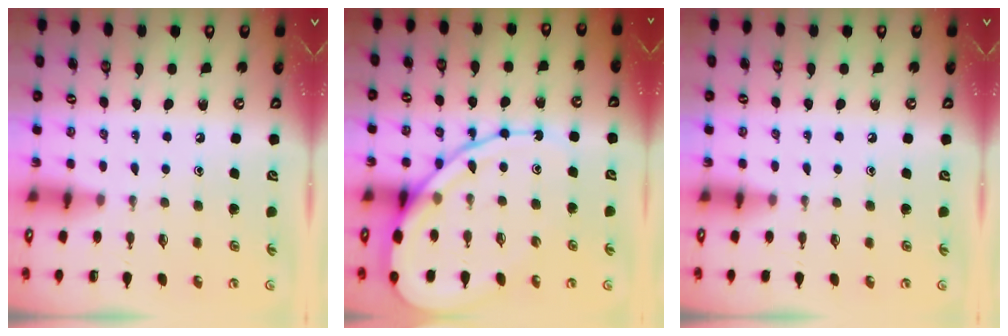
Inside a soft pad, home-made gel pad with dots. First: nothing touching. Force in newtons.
{"total": 15.4, "press": 15.3, "slide": 1.3}
{"total": 0.0}